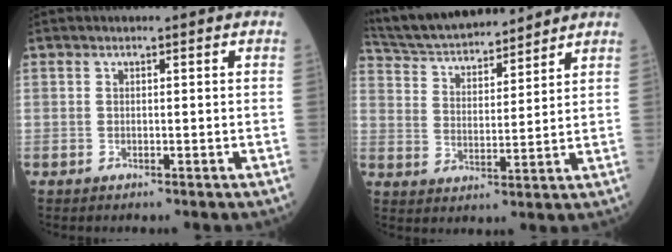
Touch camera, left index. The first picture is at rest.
{"total": 16.2, "force": [15.0, 3.0, 5.5], "torque": [-0.104, 0.028, 0.257]}